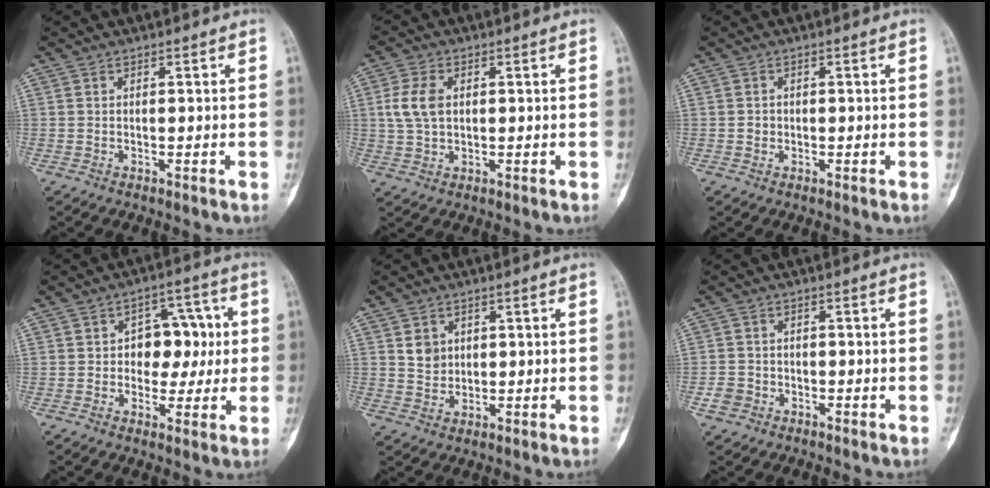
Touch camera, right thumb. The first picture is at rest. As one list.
[{"total": 6.3, "force": [1.1, 4.1, 4.6], "torque": [-0.097, 0.004, 0.023]}, {"total": 1.1, "force": [-0.2, 1.0, 0.3], "torque": [-0.002, 0.004, -0.002]}, {"total": 9.5, "force": [0.6, 6.7, 6.7], "torque": [-0.038, 0.020, 0.006]}, {"total": 3.9, "force": [1.3, 3.4, 1.5], "torque": [-0.006, -0.008, 0.026]}, {"total": 2.9, "force": [-1.3, 2.4, 0.7], "torque": [-0.005, 0.012, -0.027]}]